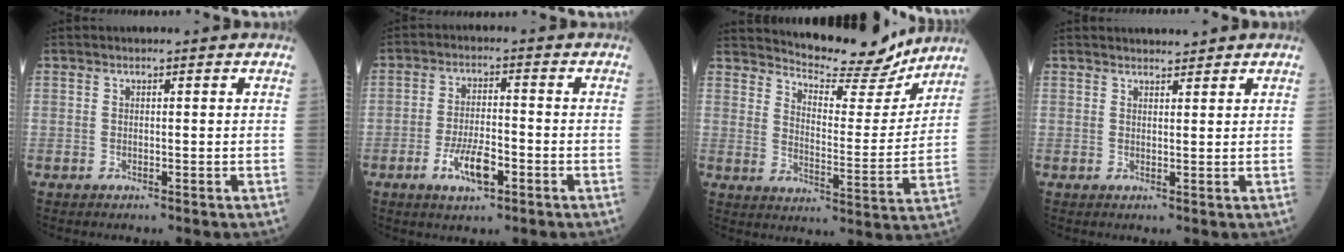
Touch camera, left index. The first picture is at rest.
{"total": 6.2, "force": [-2.9, 2.0, 5.1], "torque": [-0.104, -0.003, -0.051]}
{"total": 13.0, "force": [12.5, 2.0, 3.2], "torque": [-0.051, -0.025, 0.177]}
{"total": 2.6, "force": [2.5, 0.4, 0.5], "torque": [-0.008, 0.009, 0.039]}